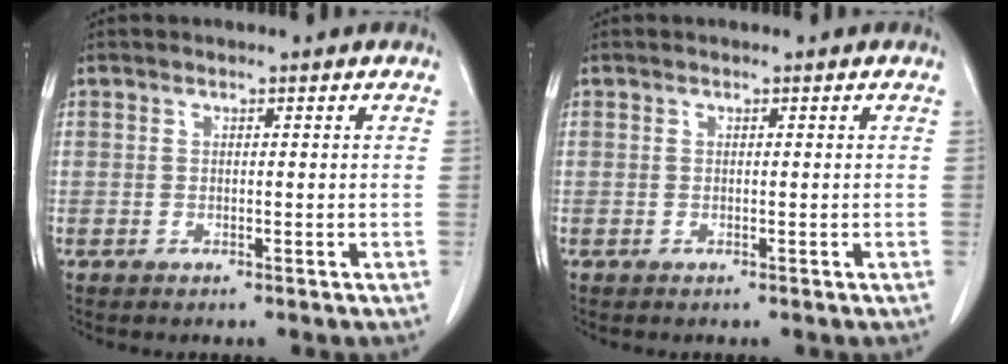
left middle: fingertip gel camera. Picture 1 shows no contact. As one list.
[{"total": 0.0}]